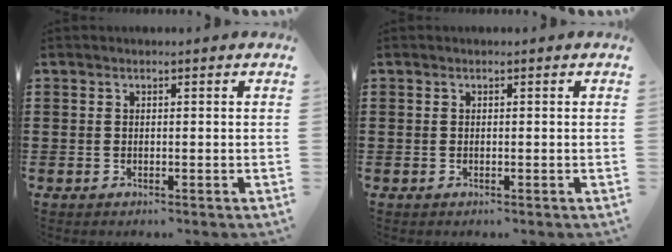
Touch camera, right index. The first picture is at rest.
{"total": 0.0}